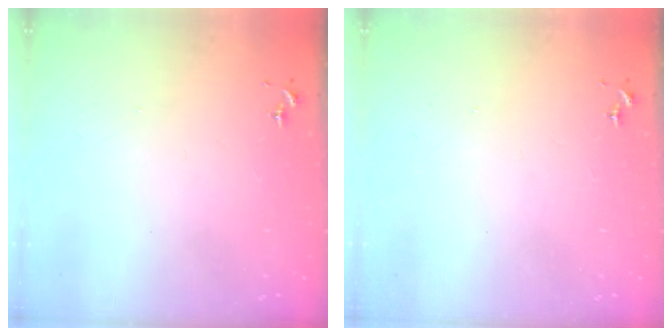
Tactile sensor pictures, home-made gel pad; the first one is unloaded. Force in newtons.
{"total": 0.0}